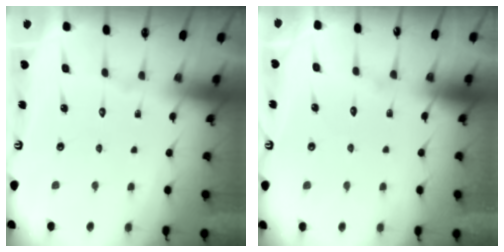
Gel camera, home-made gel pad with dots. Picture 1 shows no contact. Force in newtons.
{"total": 5.4, "press": 5.3, "slide": 0.6}